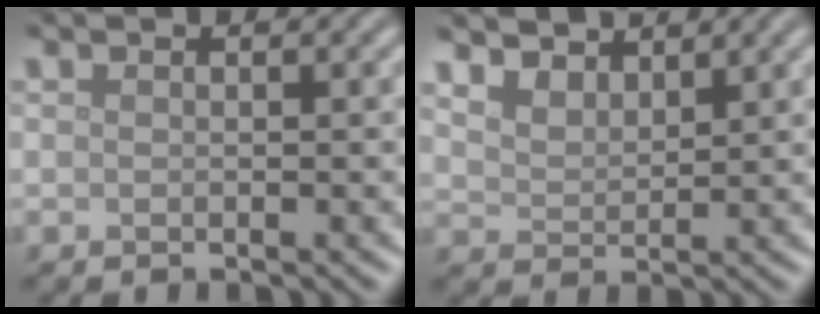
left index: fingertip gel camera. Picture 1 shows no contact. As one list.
[{"total": 5.3, "force": [4.4, 2.1, 2.1], "torque": [-0.066, 0.010, 0.072]}]